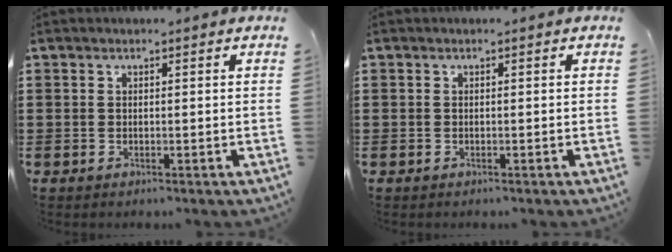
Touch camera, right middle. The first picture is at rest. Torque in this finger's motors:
{"motor_torque": [0.03, 0.03, 0.00, 0.01]}